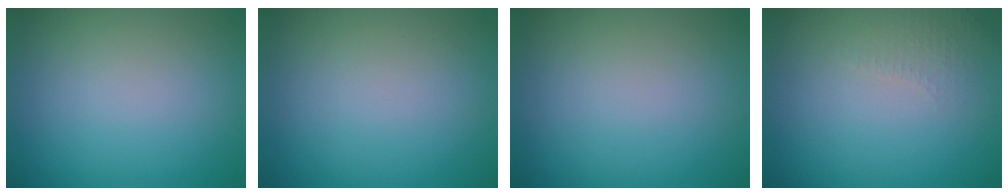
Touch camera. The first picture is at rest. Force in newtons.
{"total": 0.0}
{"total": 0.0}
{"total": 1.4, "press": 1.3, "slide": 0.4}